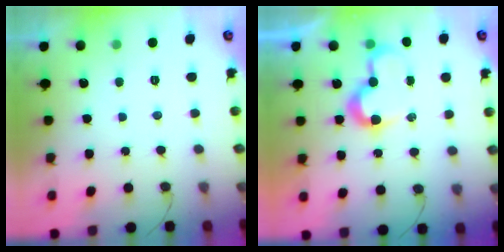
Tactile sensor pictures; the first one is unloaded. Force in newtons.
{"total": 7.6, "press": 7.6, "slide": 0.3}